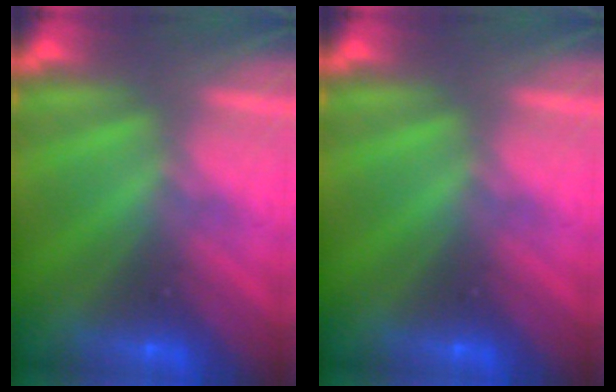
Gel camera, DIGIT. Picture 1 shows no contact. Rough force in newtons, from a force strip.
{"total": 0.0}